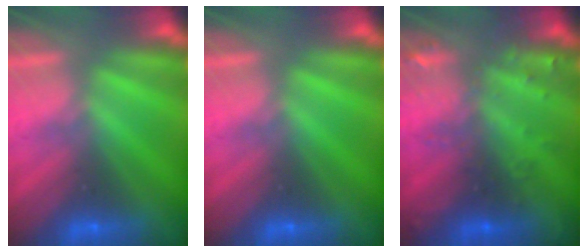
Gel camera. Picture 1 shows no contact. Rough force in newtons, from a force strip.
{"total": 0.0}
{"total": 3.0}